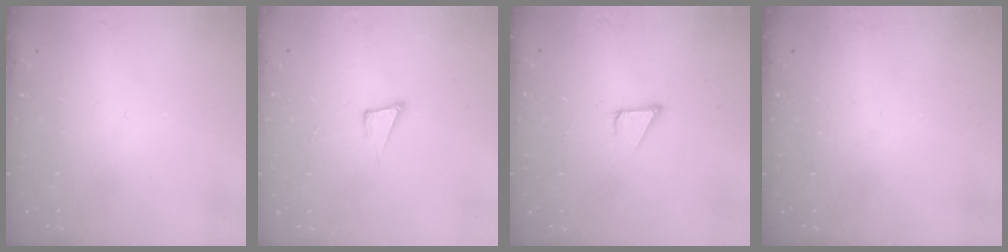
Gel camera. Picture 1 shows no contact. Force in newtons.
{"total": 4.6, "press": 3.4, "slide": 3.2}
{"total": 3.2, "press": 3.2, "slide": 0.2}
{"total": 0.0}